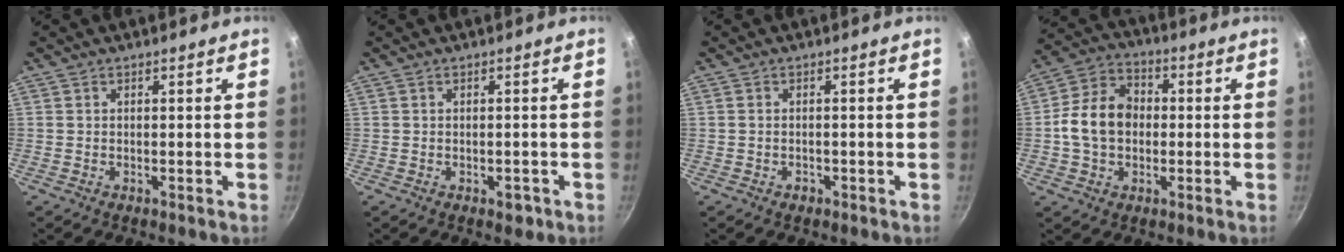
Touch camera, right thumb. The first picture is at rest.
{"total": 2.2, "force": [-1.1, 1.2, 1.6], "torque": [-0.016, 0.007, -0.010]}
{"total": 1.2, "force": [-0.7, 0.8, 0.6], "torque": [-0.010, 0.005, -0.008]}
{"total": 11.5, "force": [-0.5, 8.7, 7.4], "torque": [-0.109, 0.026, -0.024]}